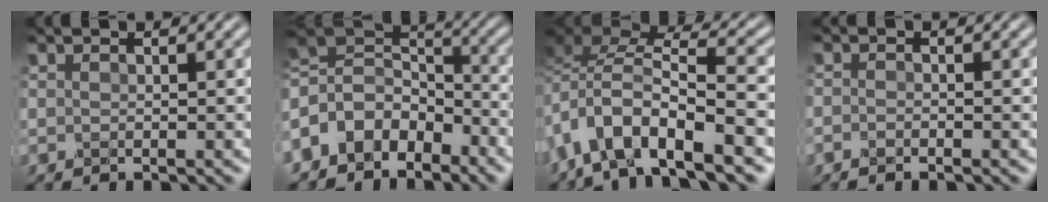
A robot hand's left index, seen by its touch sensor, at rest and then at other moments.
{"total": 7.4, "force": [-3.8, 5.1, 3.7], "torque": [-0.060, 0.011, -0.087]}
{"total": 10.0, "force": [-5.3, 4.1, 7.4], "torque": [-0.133, 0.011, -0.107]}
{"total": 0.9, "force": [-0.7, 0.3, 0.5], "torque": [-0.009, -0.001, -0.015]}